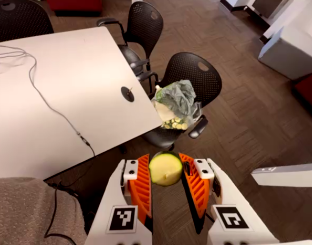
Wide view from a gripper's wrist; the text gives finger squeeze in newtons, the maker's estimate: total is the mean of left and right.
{"total": 11.3, "left": 11.4, "right": 11.3}